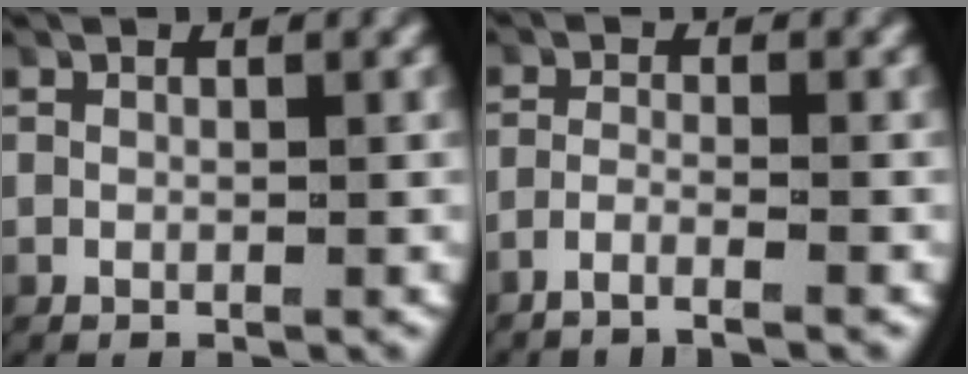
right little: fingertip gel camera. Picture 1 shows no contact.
{"total": 3.2, "force": [-2.9, 0.0, 1.5], "torque": [-0.038, -0.009, -0.047]}